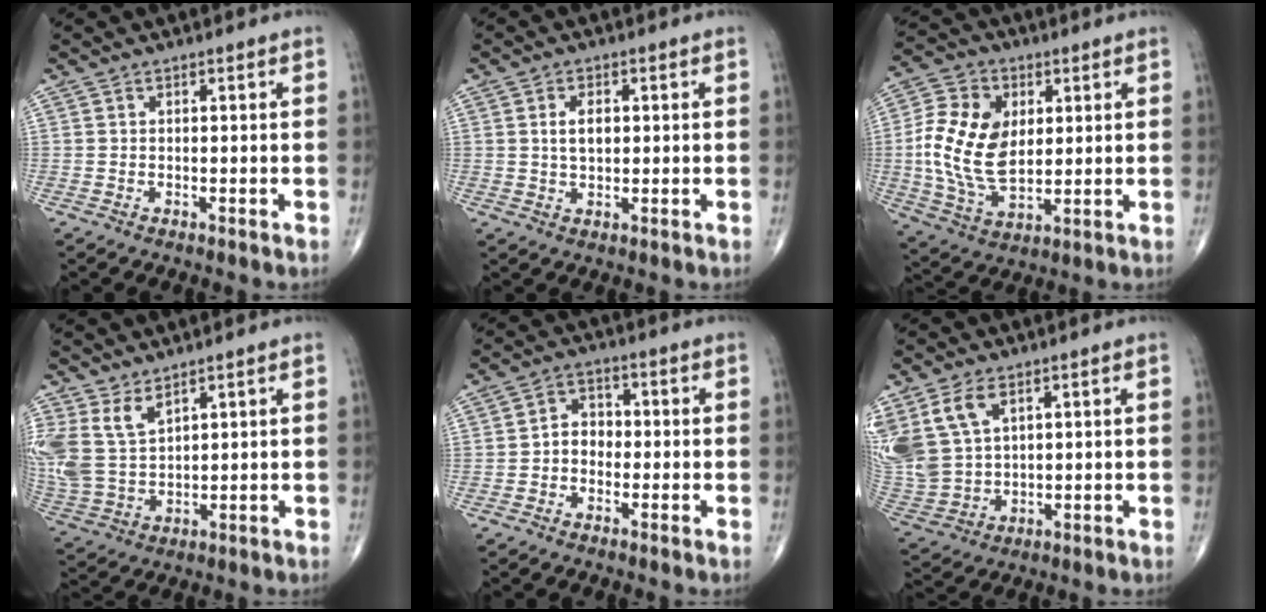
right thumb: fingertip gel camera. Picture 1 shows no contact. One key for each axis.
{"total": 4.1, "fx": 0.8, "fy": 2.4, "fz": 3.2, "tx": -0.054, "ty": -0.001, "tz": 0.015}
{"total": 15.8, "fx": 1.8, "fy": 10.2, "fz": 12.0, "tx": -0.220, "ty": -0.006, "tz": 0.037}
{"total": 8.9, "fx": 5.1, "fy": 4.6, "fz": 5.7, "tx": -0.122, "ty": -0.020, "tz": 0.121}
{"total": 4.7, "fx": -0.8, "fy": 3.9, "fz": 2.6, "tx": -0.023, "ty": 0.022, "tz": -0.023}
{"total": 15.3, "fx": 6.8, "fy": 9.9, "fz": 9.5, "tx": -0.220, "ty": -0.010, "tz": 0.150}